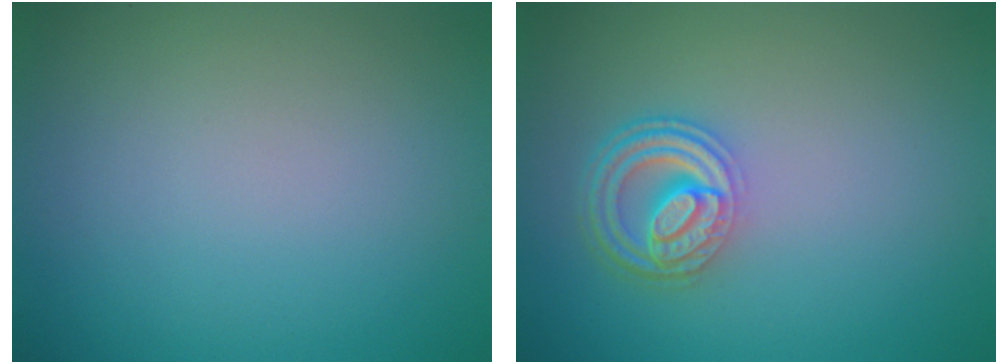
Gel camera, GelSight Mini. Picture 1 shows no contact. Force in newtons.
{"total": 4.5, "press": 3.4, "slide": 3.0}